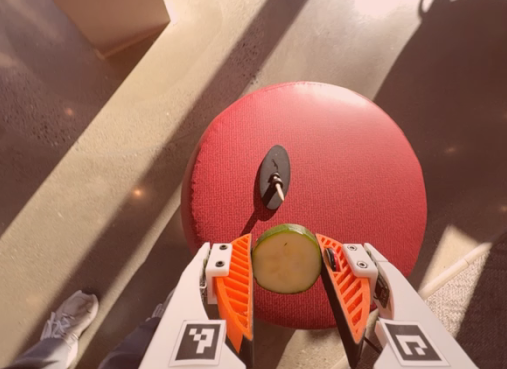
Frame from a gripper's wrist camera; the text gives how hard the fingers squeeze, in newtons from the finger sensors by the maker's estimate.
{"total": 9.4, "left": 9.4, "right": 9.5}